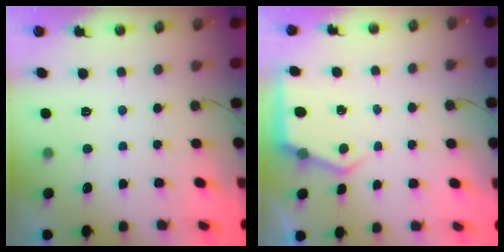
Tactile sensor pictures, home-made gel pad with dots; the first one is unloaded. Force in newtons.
{"total": 6.1, "press": 6.0, "slide": 0.9}